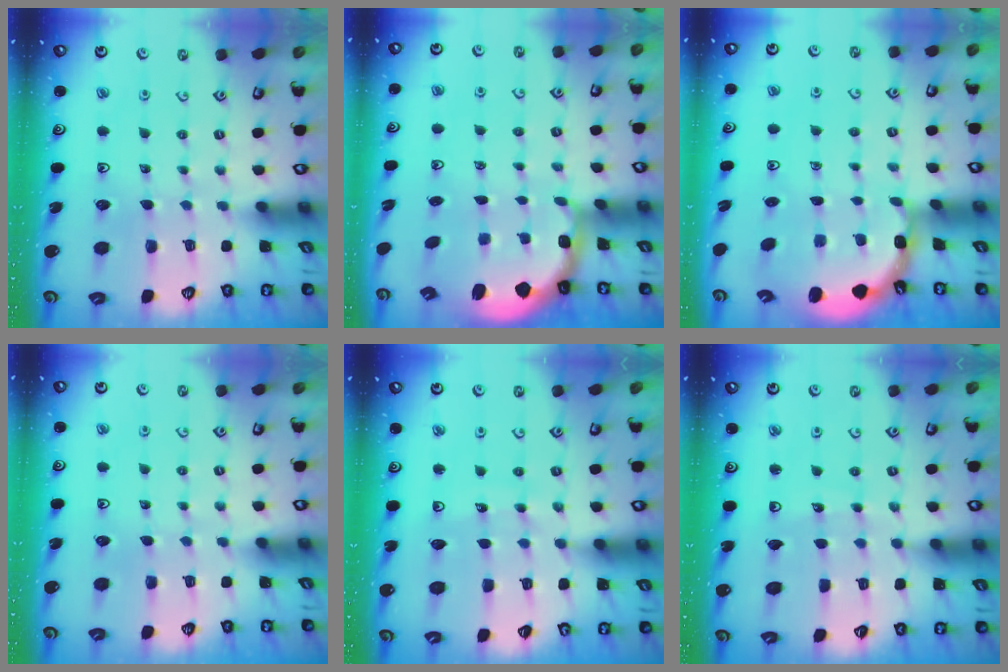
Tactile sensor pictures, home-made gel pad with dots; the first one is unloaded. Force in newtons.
{"total": 2.2, "press": 1.5, "slide": 1.6}
{"total": 2.1, "press": 1.9, "slide": 0.9}
{"total": 0.0}
{"total": 8.1, "press": 8.1, "slide": 0.9}
{"total": 4.8, "press": 4.7, "slide": 0.6}